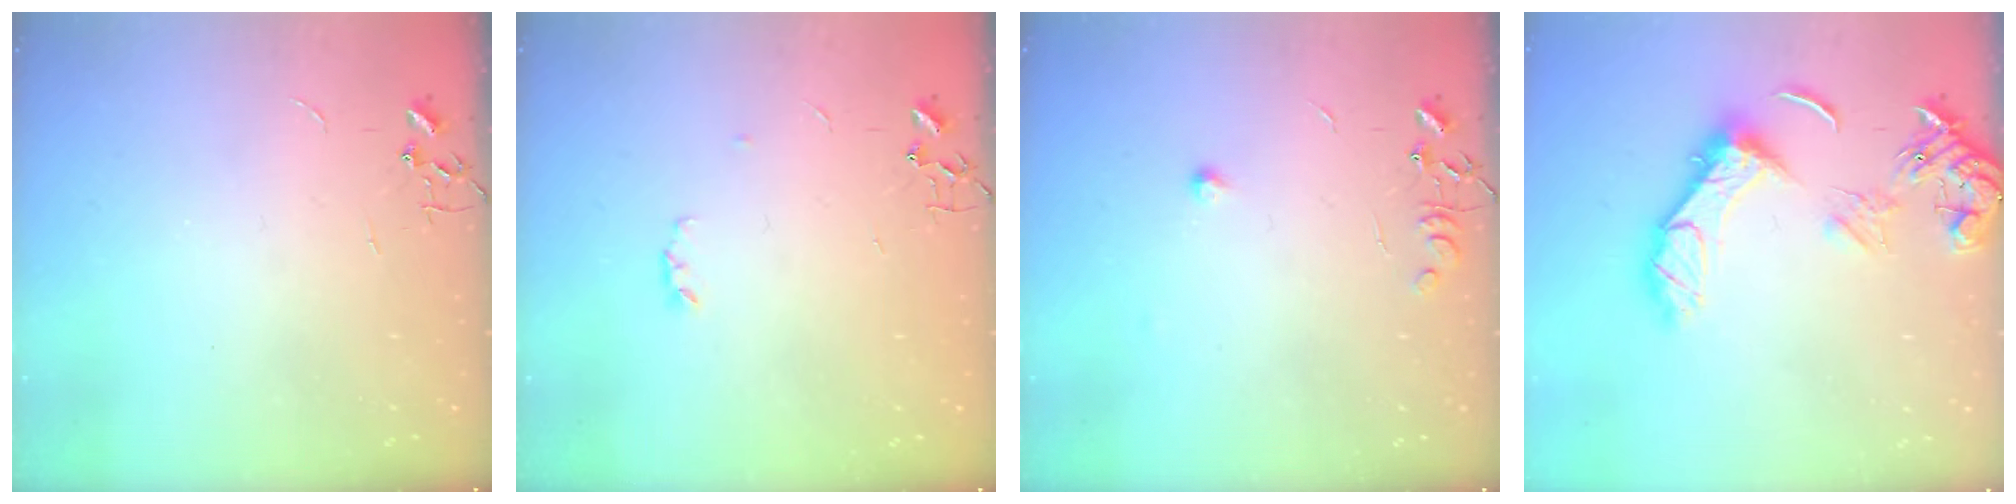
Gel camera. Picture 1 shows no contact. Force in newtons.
{"total": 3.1, "press": 3.1, "slide": 0.5}
{"total": 7.8, "press": 7.8, "slide": 0.5}
{"total": 14.8, "press": 14.7, "slide": 1.5}